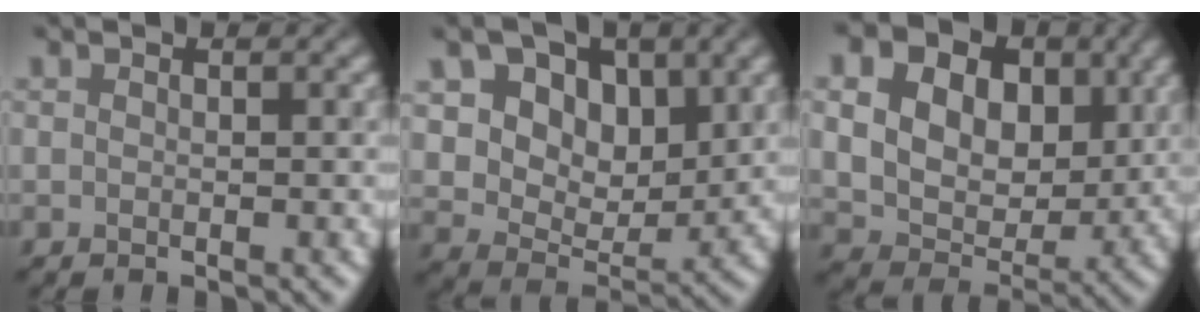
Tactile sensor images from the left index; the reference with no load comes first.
{"total": 10.5, "force": [4.7, 6.7, 6.7], "torque": [-0.122, 0.004, 0.081]}
{"total": 16.1, "force": [5.9, 11.8, 9.2], "torque": [-0.189, 0.031, 0.116]}